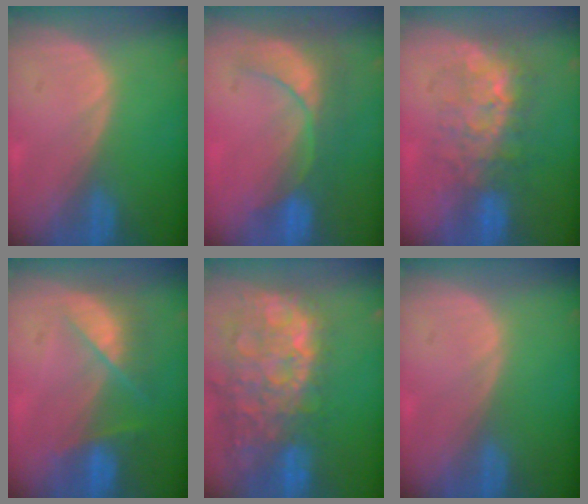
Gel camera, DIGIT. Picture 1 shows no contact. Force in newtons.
{"total": 8.9, "press": 7.7, "slide": 4.5}
{"total": 8.0, "press": 7.6, "slide": 2.5}
{"total": 7.3, "press": 6.5, "slide": 3.2}
{"total": 15.0, "press": 12.2, "slide": 8.7}
{"total": 0.0}